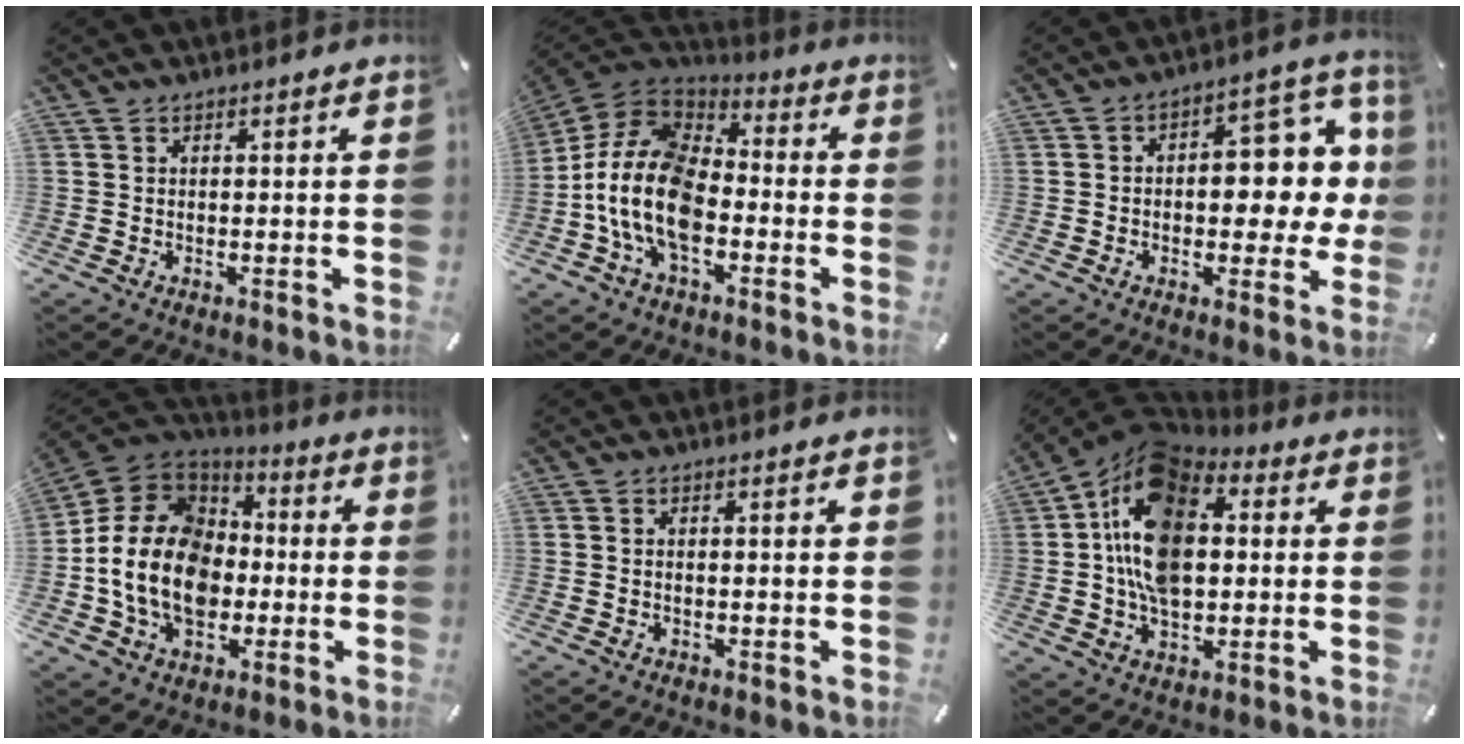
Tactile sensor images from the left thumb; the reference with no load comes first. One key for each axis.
{"total": 16.4, "fx": -6.8, "fy": 9.7, "fz": 11.4, "tx": -0.253, "ty": 0.021, "tz": -0.130}
{"total": 12.8, "fx": 0.7, "fy": 7.9, "fz": 10.1, "tx": -0.117, "ty": -0.018, "tz": 0.013}
{"total": 17.7, "fx": -4.0, "fy": 13.8, "fz": 10.4, "tx": -0.246, "ty": 0.021, "tz": -0.078}
{"total": 1.3, "fx": -0.1, "fy": 0.5, "fz": 1.1, "tx": -0.021, "ty": 0.001, "tz": -0.002}
{"total": 17.9, "fx": 2.2, "fy": 12.1, "fz": 12.9, "tx": -0.262, "ty": -0.003, "tz": 0.033}